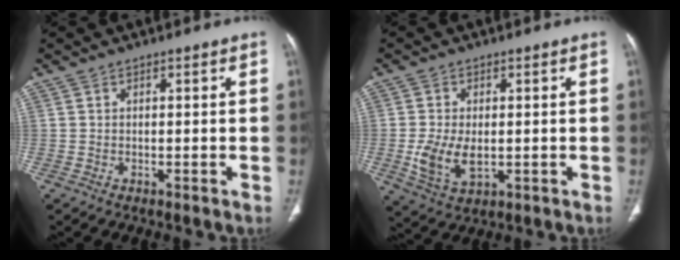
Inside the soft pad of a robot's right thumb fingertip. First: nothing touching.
{"total": 8.0, "force": [-0.9, 4.7, 6.4], "torque": [-0.124, -0.008, -0.007]}